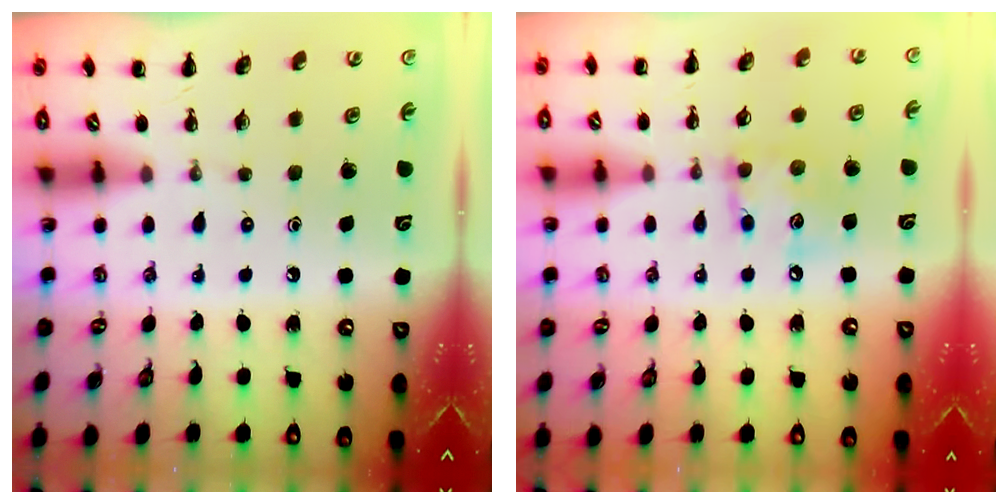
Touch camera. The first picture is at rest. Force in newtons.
{"total": 9.6, "press": 9.6, "slide": 0.7}